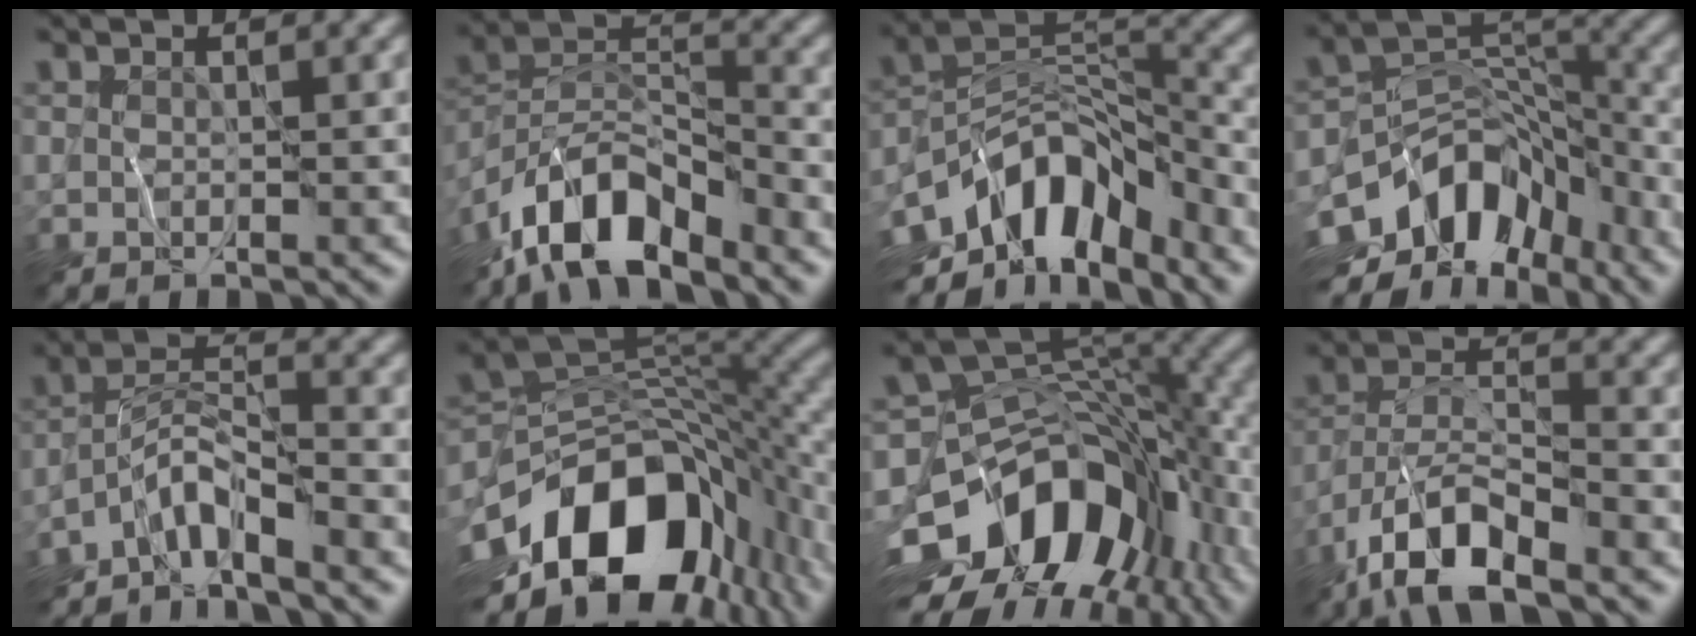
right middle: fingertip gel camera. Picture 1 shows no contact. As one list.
[{"total": 8.9, "force": [-6.6, 3.3, 5.0], "torque": [-0.074, 0.004, -0.136]}, {"total": 10.5, "force": [-6.1, 5.6, 6.5], "torque": [-0.097, 0.010, -0.118]}, {"total": 10.9, "force": [-5.3, 7.1, 6.3], "torque": [-0.098, 0.009, -0.099]}, {"total": 3.9, "force": [-3.3, 0.7, 2.0], "torque": [-0.032, 0.010, -0.075]}, {"total": 15.3, "force": [-5.9, 9.4, 10.4], "torque": [-0.180, -0.001, -0.100]}, {"total": 14.3, "force": [-4.4, 10.0, 9.1], "torque": [-0.148, 0.004, -0.089]}, {"total": 7.4, "force": [-5.3, 2.1, 4.7], "torque": [-0.078, 0.001, -0.105]}]